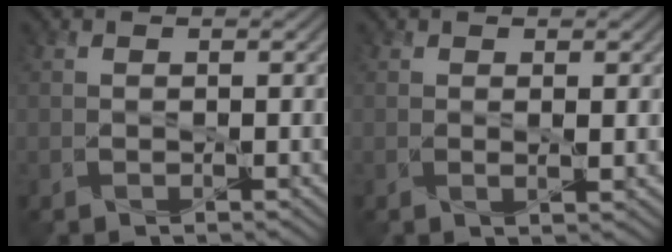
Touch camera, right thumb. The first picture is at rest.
{"total": 1.0, "force": [0.4, 0.1, 0.9], "torque": [-0.019, 0.003, 0.005]}